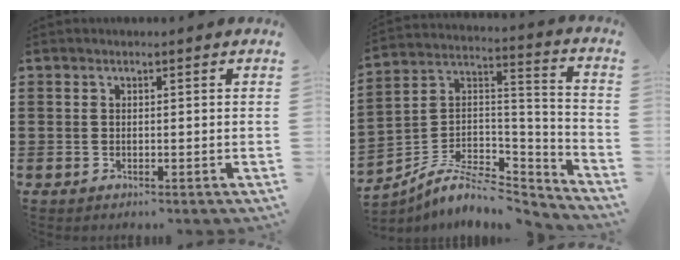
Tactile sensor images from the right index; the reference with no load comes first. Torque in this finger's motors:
{"motor_torque": [0.39, -0.56, 0.01, -0.01]}